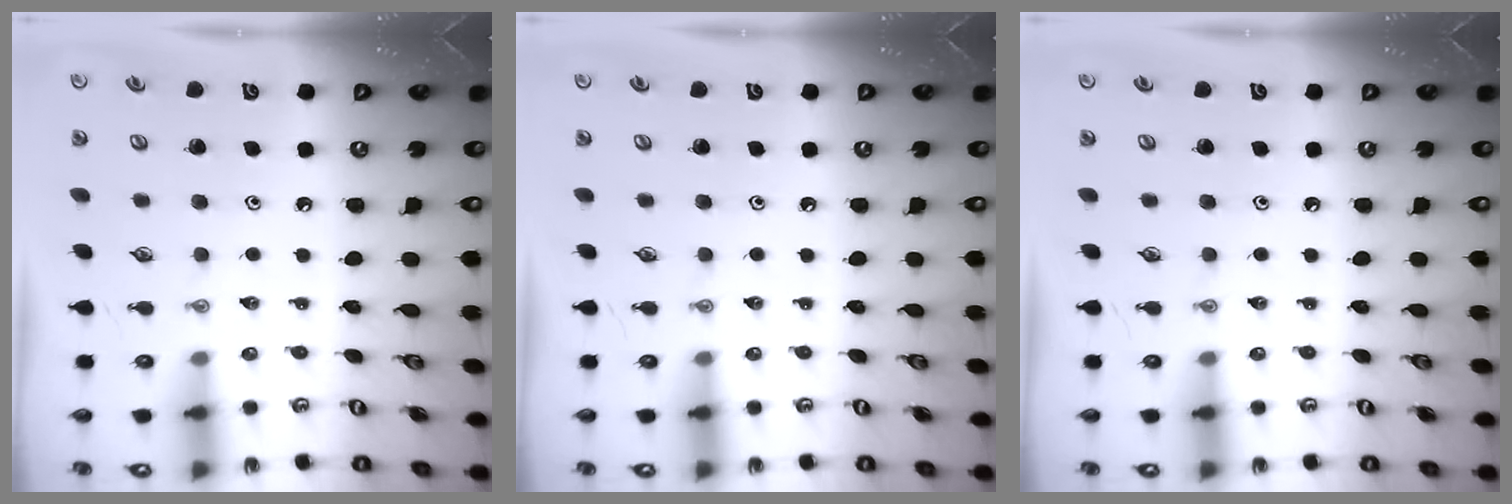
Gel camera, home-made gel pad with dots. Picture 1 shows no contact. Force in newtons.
{"total": 0.0}
{"total": 0.0}